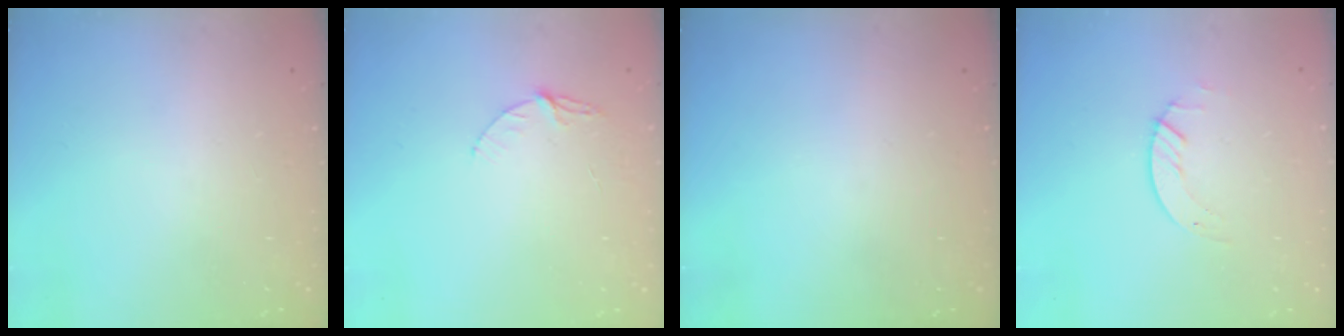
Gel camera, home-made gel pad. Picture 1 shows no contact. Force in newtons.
{"total": 5.3, "press": 5.3, "slide": 0.5}
{"total": 0.0}
{"total": 1.2, "press": 1.1, "slide": 0.2}